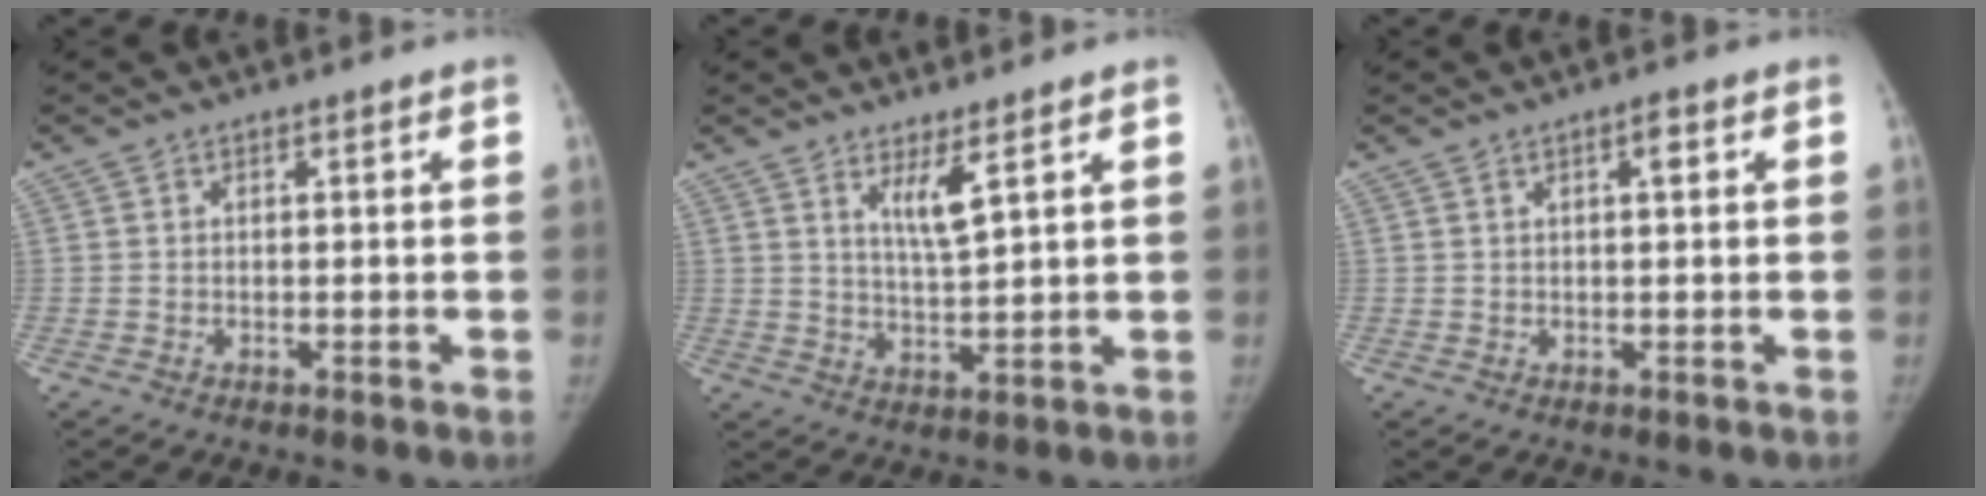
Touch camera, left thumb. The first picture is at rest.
{"total": 4.8, "force": [2.8, 0.5, 3.9], "torque": [-0.072, -0.033, 0.059]}
{"total": 1.7, "force": [0.6, 0.5, 1.5], "torque": [-0.022, 0.002, 0.008]}